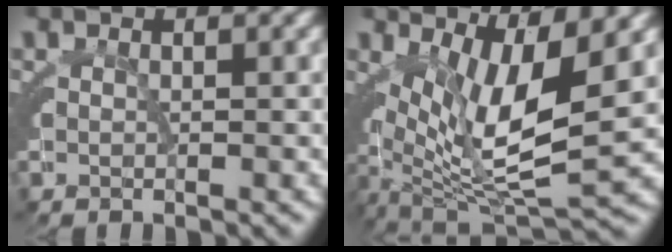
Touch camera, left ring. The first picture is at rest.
{"total": 9.7, "force": [0.2, 4.7, 8.5], "torque": [-0.152, -0.042, 0.026]}